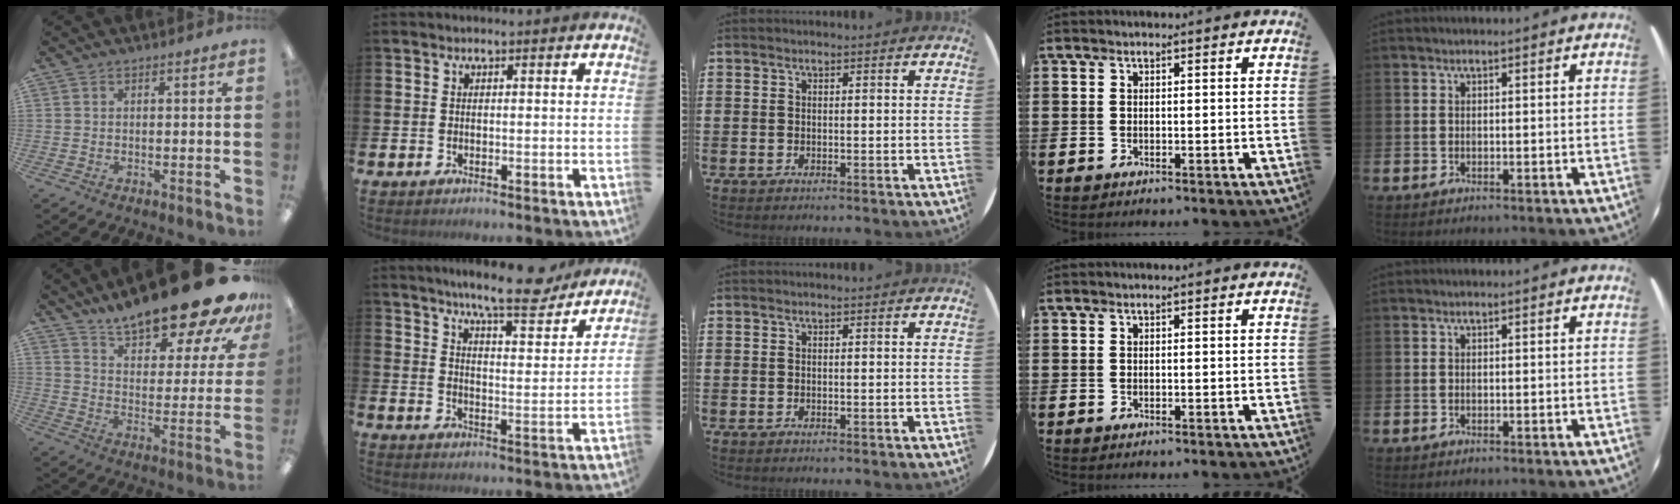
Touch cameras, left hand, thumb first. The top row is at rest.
{"thumb": {"total": 21.2, "force": [17.4, 5.1, 11.0], "torque": [-0.154, -0.125, 0.286]}, "index": {"total": 9.8, "force": [8.8, 1.0, 4.1], "torque": [-0.078, -0.051, 0.152]}}